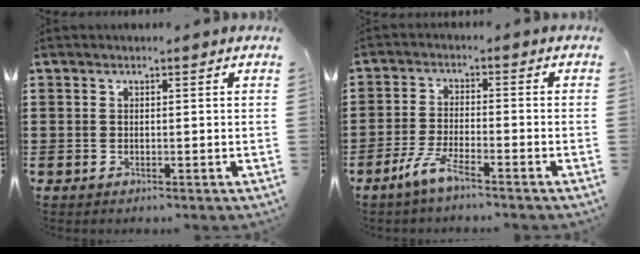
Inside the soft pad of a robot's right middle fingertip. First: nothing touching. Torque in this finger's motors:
{"motor_torque": [2.14, 0.00, 0.41, 0.15]}